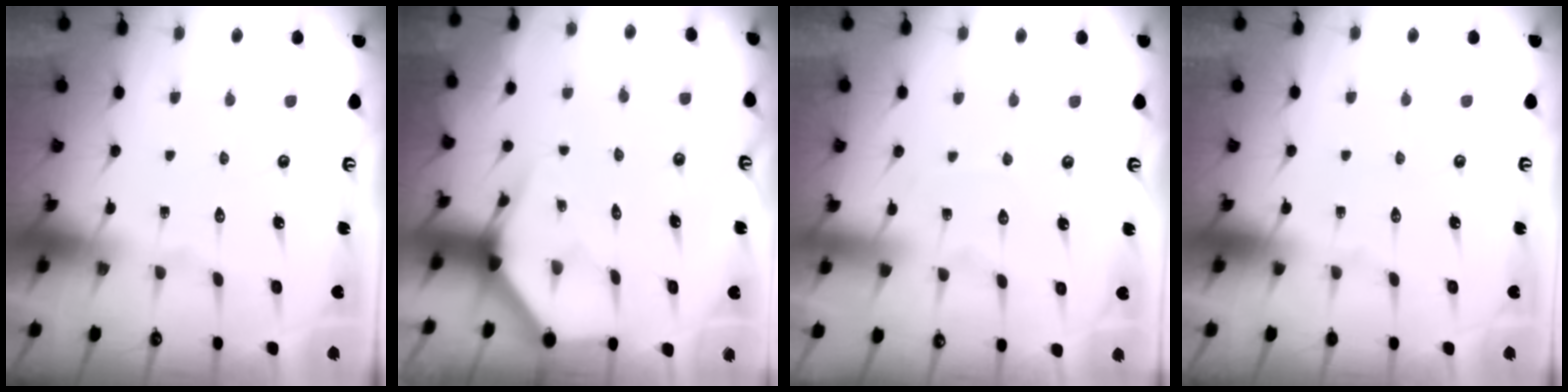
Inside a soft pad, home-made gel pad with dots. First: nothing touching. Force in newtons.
{"total": 4.0, "press": 4.0, "slide": 0.2}
{"total": 2.9, "press": 2.9, "slide": 0.3}
{"total": 0.0}